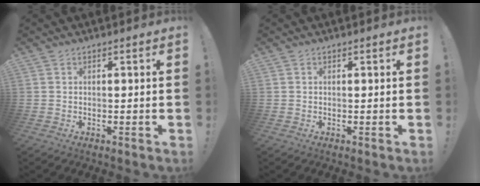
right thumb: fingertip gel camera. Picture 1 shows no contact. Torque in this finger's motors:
{"motor_torque": [-0.14, 0.06, 0.05, -0.11, 0.02]}